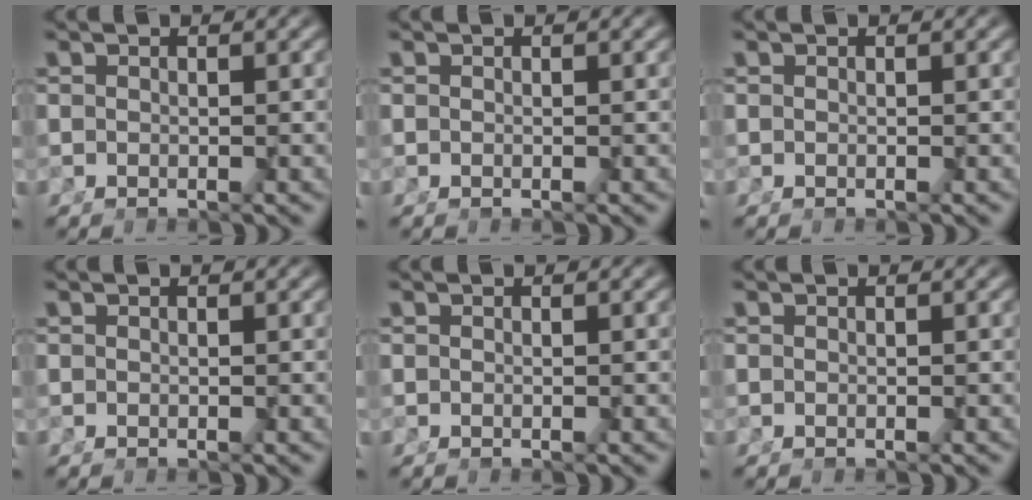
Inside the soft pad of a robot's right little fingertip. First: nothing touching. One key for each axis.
{"total": 0.0}
{"total": 0.0}
{"total": 0.0}
{"total": 0.0}
{"total": 0.0}